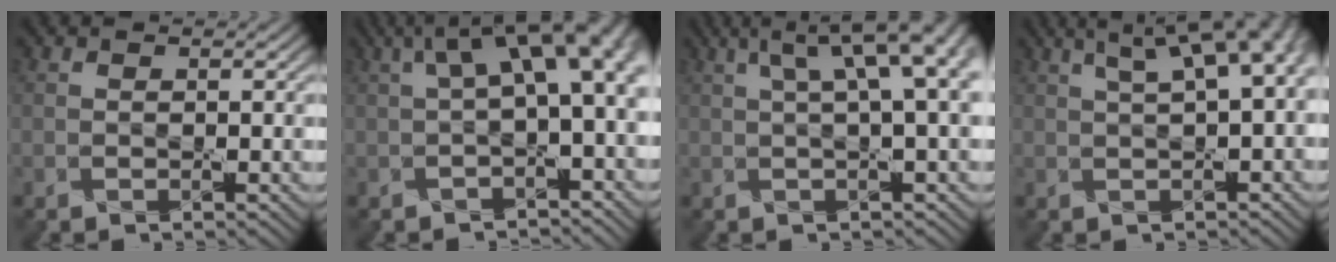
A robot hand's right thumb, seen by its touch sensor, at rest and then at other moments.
{"total": 9.4, "force": [2.1, 3.8, 8.4], "torque": [-0.129, 0.013, 0.035]}
{"total": 9.3, "force": [3.0, 2.9, 8.4], "torque": [-0.096, 0.030, 0.037]}
{"total": 8.5, "force": [3.1, 2.9, 7.3], "torque": [-0.087, 0.027, 0.042]}